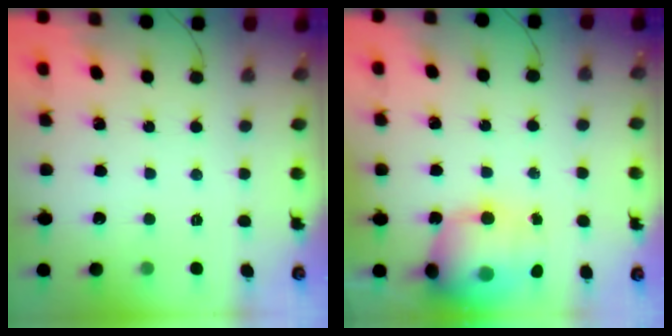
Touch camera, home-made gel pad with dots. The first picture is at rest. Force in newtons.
{"total": 19.6, "press": 19.0, "slide": 4.5}